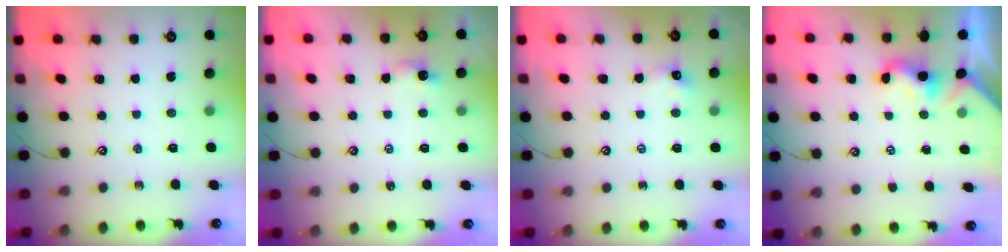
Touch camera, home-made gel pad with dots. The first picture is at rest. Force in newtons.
{"total": 1.1, "press": 1.1, "slide": 0.2}
{"total": 1.7, "press": 1.7, "slide": 0.4}
{"total": 2.0, "press": 1.9, "slide": 0.5}